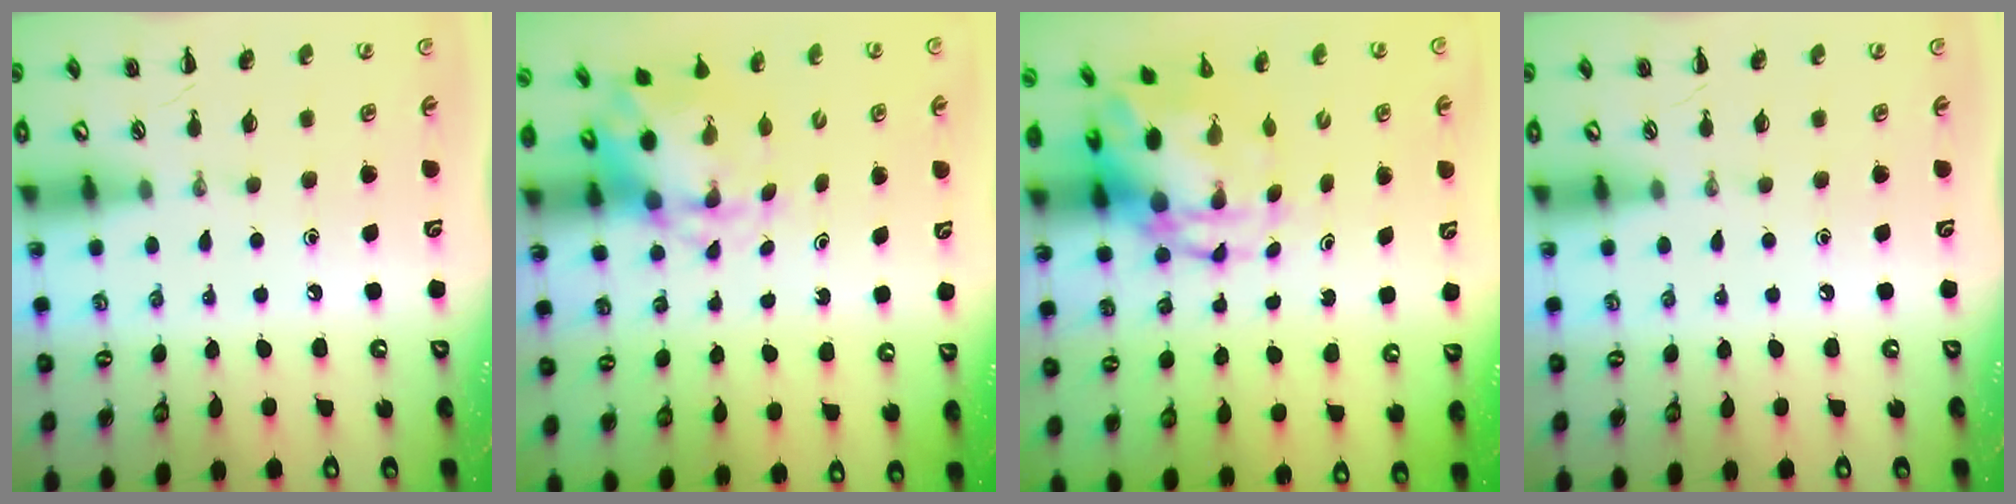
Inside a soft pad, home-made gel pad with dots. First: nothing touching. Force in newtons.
{"total": 5.5, "press": 5.4, "slide": 0.8}
{"total": 6.6, "press": 6.4, "slide": 1.7}
{"total": 0.0}